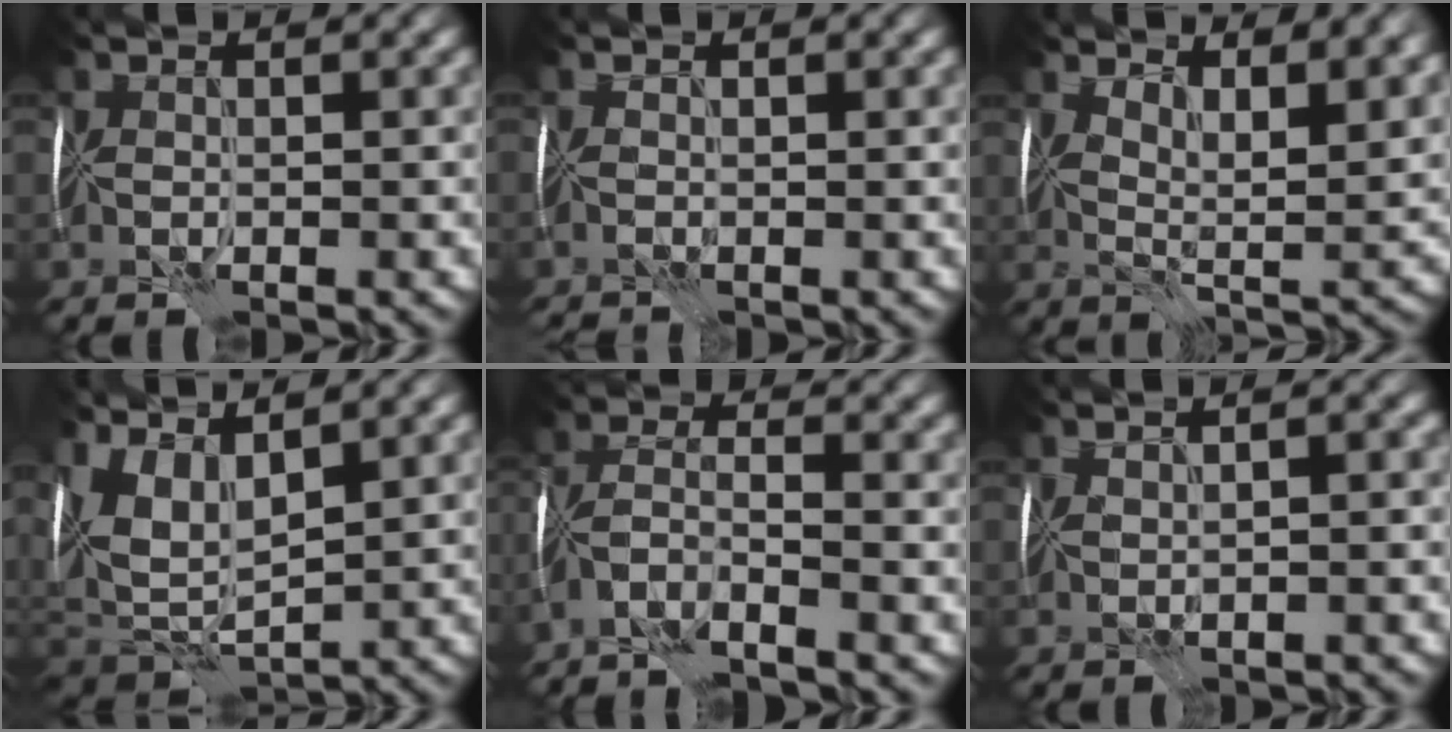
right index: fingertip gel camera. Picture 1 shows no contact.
{"total": 1.1, "force": [-1.1, -0.1, -0.2], "torque": [0.003, -0.002, -0.018]}
{"total": 7.7, "force": [5.1, 2.3, 5.3], "torque": [-0.073, 0.002, 0.081]}
{"total": 6.5, "force": [3.0, 3.3, 4.8], "torque": [-0.109, 0.001, 0.061]}
{"total": 3.6, "force": [-2.7, 0.5, 2.3], "torque": [-0.050, 0.004, -0.063]}
{"total": 2.2, "force": [0.7, 0.5, 2.0], "torque": [-0.028, 0.013, 0.009]}